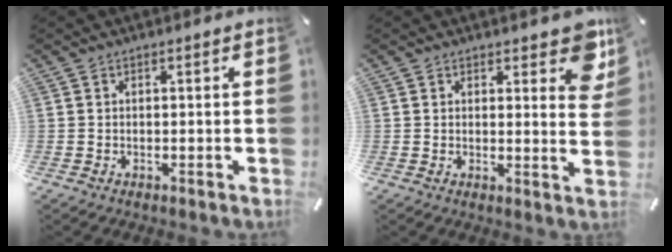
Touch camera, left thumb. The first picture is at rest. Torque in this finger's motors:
{"motor_torque": [1.23, 0.26, 0.53, -0.43, 0.03]}